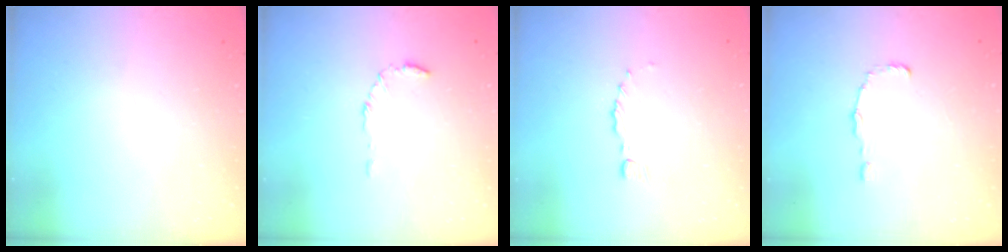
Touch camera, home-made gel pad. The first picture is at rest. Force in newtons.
{"total": 7.0, "press": 7.0, "slide": 0.6}
{"total": 0.0}
{"total": 1.5, "press": 1.5, "slide": 0.1}